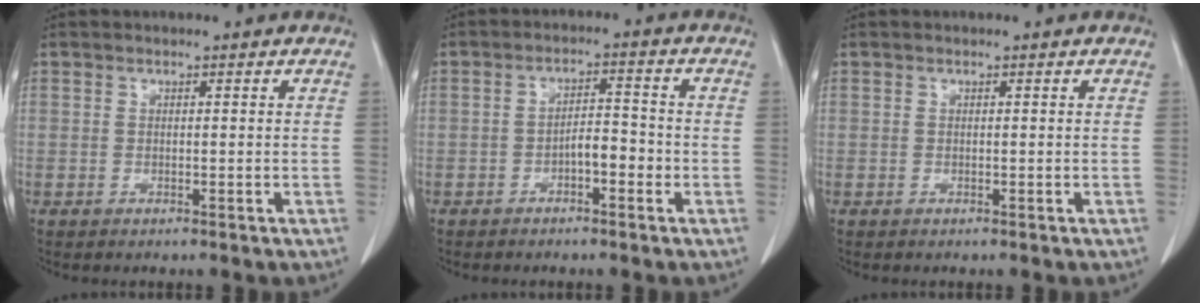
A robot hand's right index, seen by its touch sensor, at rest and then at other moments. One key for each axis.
{"total": 3.8, "fx": -1.6, "fy": 1.3, "fz": 3.1, "tx": -0.051, "ty": 0.014, "tz": -0.027}
{"total": 0.0}